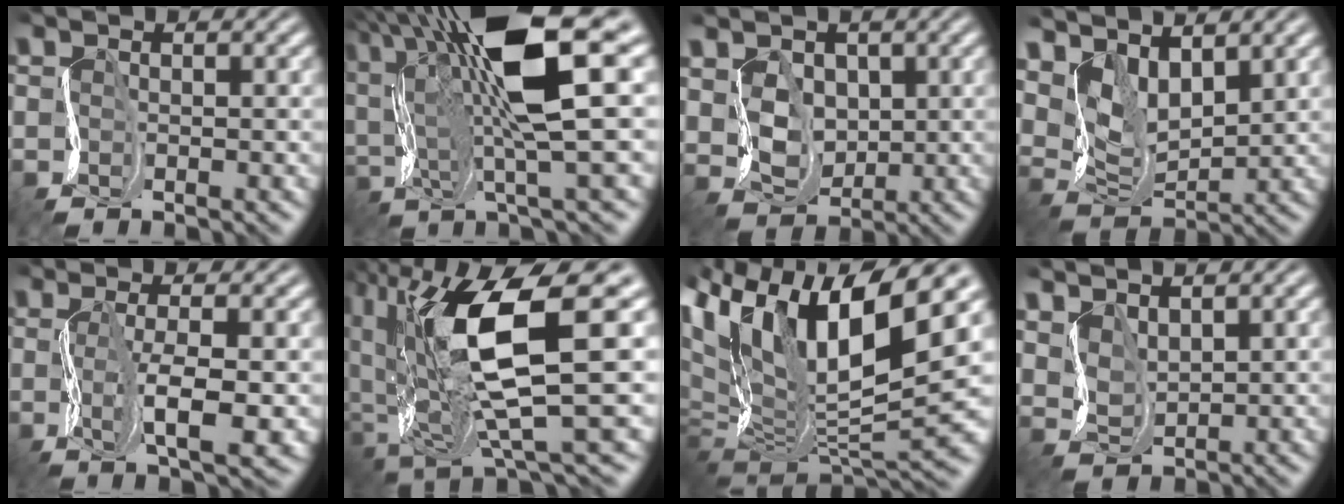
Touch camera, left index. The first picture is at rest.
{"total": 12.9, "force": [4.4, 2.8, 11.8], "torque": [-0.205, 0.017, 0.079]}
{"total": 3.4, "force": [1.6, 2.8, 1.2], "torque": [-0.041, -0.004, 0.038]}
{"total": 5.5, "force": [3.9, 2.8, 2.9], "torque": [-0.067, -0.001, 0.080]}
{"total": 4.7, "force": [-0.1, 1.1, 4.6], "torque": [-0.086, -0.001, 0.002]}
{"total": 12.0, "force": [2.6, 4.5, 10.8], "torque": [-0.217, -0.016, 0.055]}
{"total": 14.6, "force": [5.2, 7.0, 11.7], "torque": [-0.225, 0.014, 0.088]}
{"total": 3.2, "force": [2.9, 1.4, 0.7], "torque": [-0.030, 0.004, 0.066]}